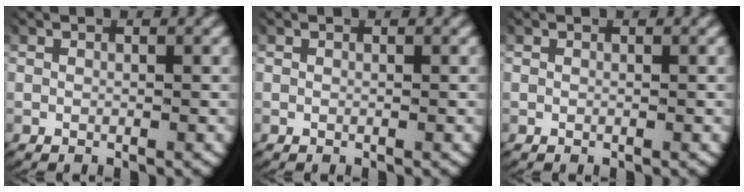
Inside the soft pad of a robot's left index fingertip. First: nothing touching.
{"total": 0.0}
{"total": 0.0}